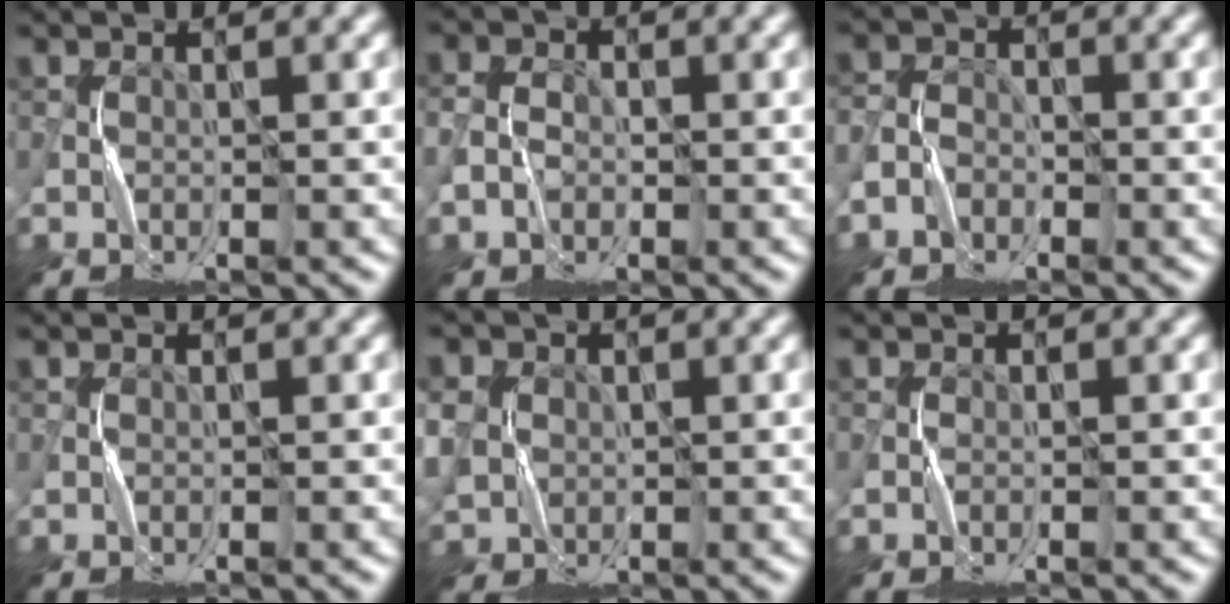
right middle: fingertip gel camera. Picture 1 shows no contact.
{"total": 2.3, "force": [-0.7, 1.8, 1.3], "torque": [-0.025, 0.002, -0.020]}
{"total": 2.3, "force": [-1.3, 1.7, 0.8], "torque": [-0.012, 0.006, -0.032]}
{"total": 0.0}
{"total": 4.8, "force": [0.1, 4.2, 2.3], "torque": [-0.077, 0.007, 0.000]}
{"total": 0.0}